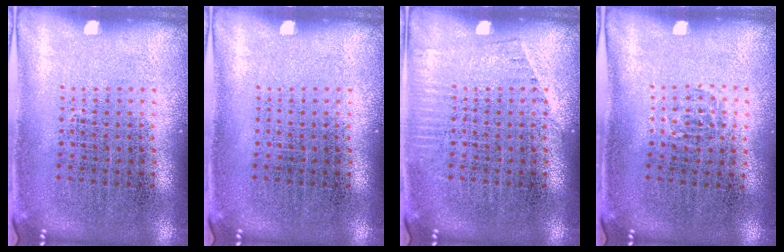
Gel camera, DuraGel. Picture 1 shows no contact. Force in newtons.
{"total": 0.0}
{"total": 0.9, "press": 0.8, "slide": 0.2}
{"total": 0.5, "press": 0.4, "slide": 0.3}